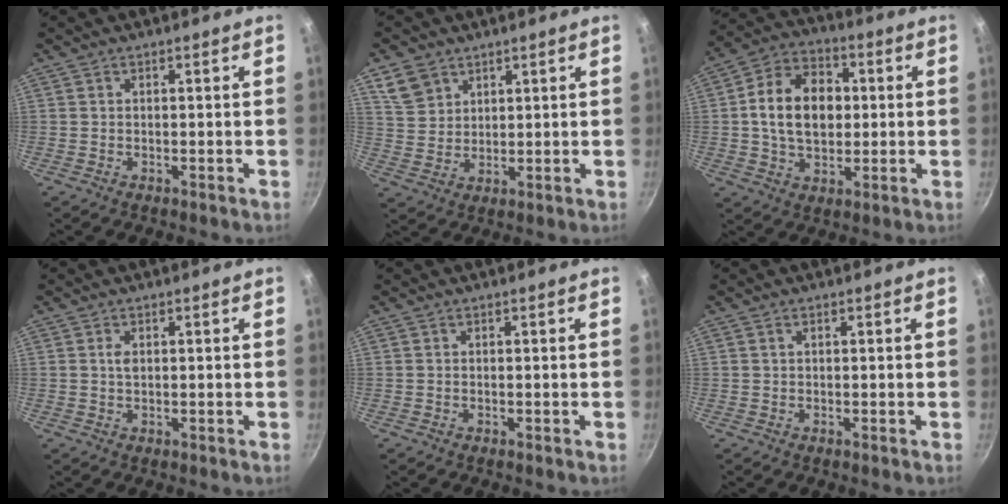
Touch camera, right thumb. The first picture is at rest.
{"total": 6.8, "force": [4.0, 5.0, 2.4], "torque": [-0.025, -0.007, 0.086]}
{"total": 14.9, "force": [1.1, 10.4, 10.6], "torque": [-0.146, 0.018, 0.007]}
{"total": 1.5, "force": [0.3, 0.9, 1.2], "torque": [-0.021, 0.001, 0.004]}
{"total": 0.0}
{"total": 0.7, "force": [0.2, 0.3, 0.6], "torque": [-0.008, 0.003, 0.001]}